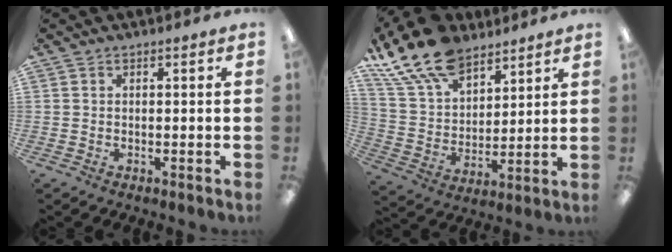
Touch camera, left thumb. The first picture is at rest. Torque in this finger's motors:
{"motor_torque": [0.46, 0.46, 1.38, -1.39, 0.22]}